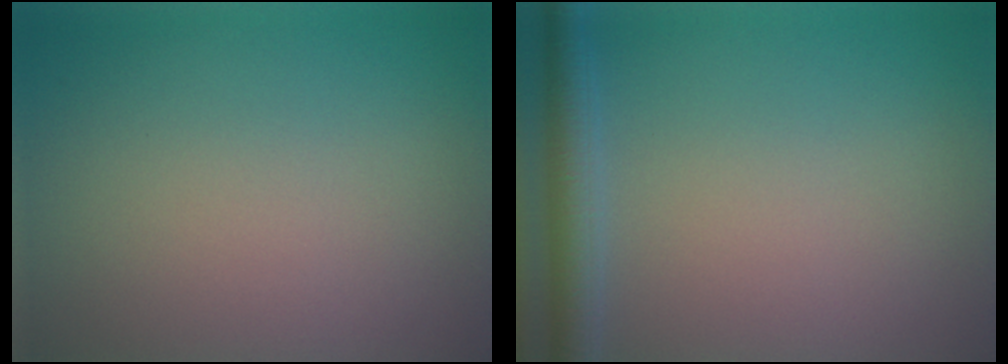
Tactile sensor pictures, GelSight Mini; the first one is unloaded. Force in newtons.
{"total": 3.0, "press": 3.0, "slide": 0.1}